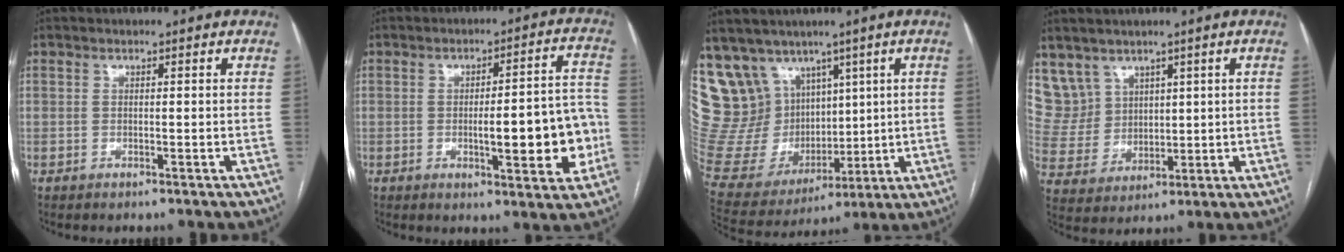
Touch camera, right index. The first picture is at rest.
{"total": 12.2, "force": [-2.5, 2.5, 11.7], "torque": [-0.144, 0.019, -0.027]}
{"total": 19.6, "force": [10.5, 14.8, 7.5], "torque": [-0.180, 0.063, 0.229]}
{"total": 7.6, "force": [4.9, 5.8, -0.1], "torque": [-0.005, 0.021, 0.115]}